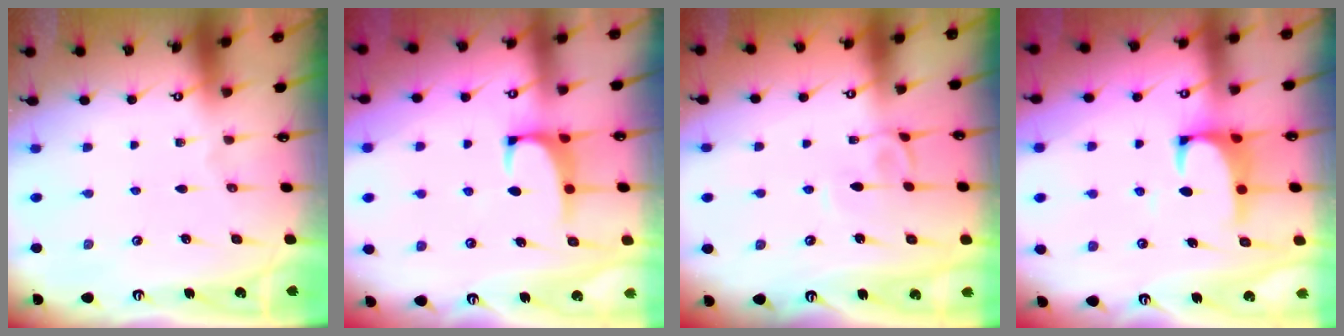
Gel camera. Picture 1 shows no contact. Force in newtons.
{"total": 0.7, "press": 0.4, "slide": 0.6}
{"total": 3.2, "press": 3.2, "slide": 0.2}
{"total": 1.8, "press": 1.7, "slide": 0.7}